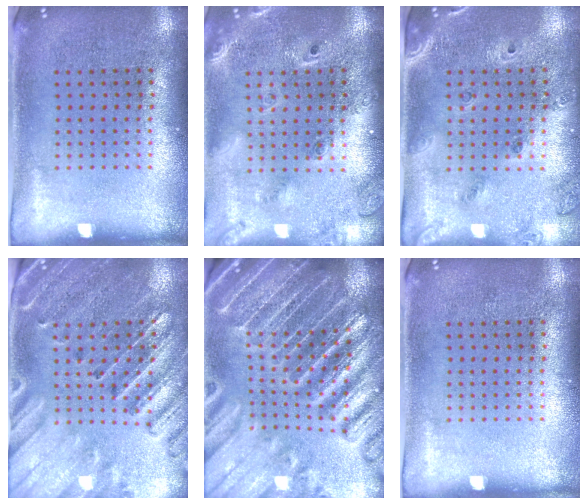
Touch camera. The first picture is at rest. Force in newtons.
{"total": 2.3, "press": 1.8, "slide": 1.3}
{"total": 1.4, "press": 1.3, "slide": 0.6}
{"total": 2.9, "press": 2.7, "slide": 1.1}
{"total": 4.8, "press": 4.4, "slide": 2.1}
{"total": 0.0}